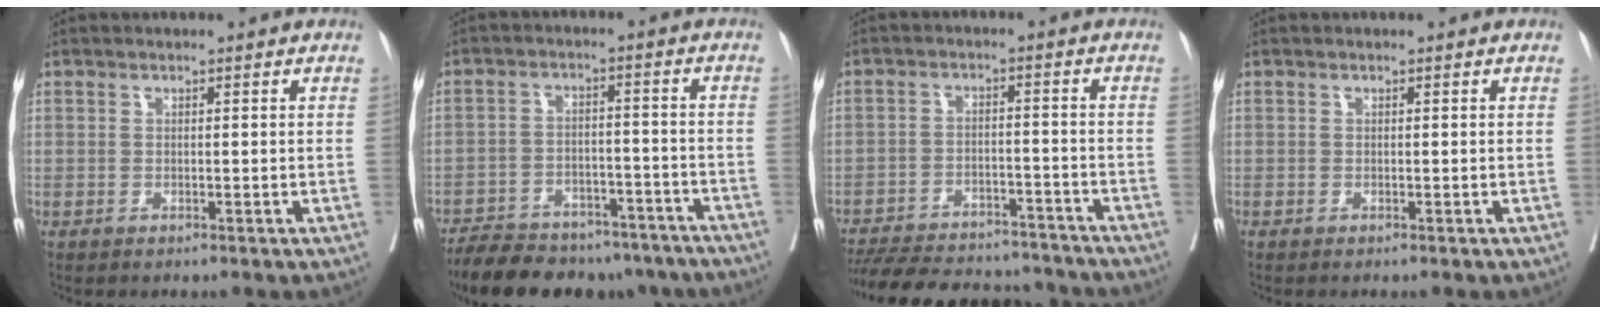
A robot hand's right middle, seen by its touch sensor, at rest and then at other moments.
{"total": 18.5, "force": [-15.5, 7.2, 7.1], "torque": [-0.133, 0.003, -0.212]}
{"total": 18.0, "force": [-16.2, 5.6, 5.4], "torque": [-0.121, 0.000, -0.227]}
{"total": 0.0}